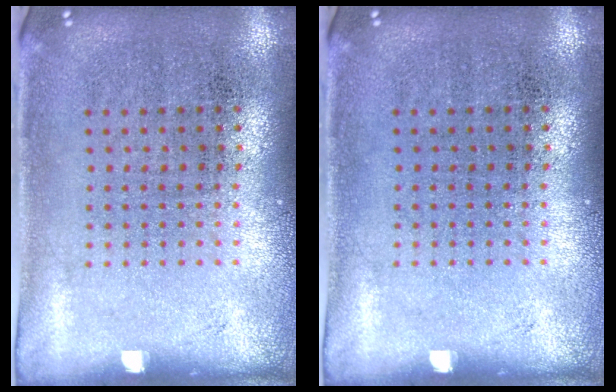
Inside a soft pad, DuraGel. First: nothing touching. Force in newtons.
{"total": 0.0}